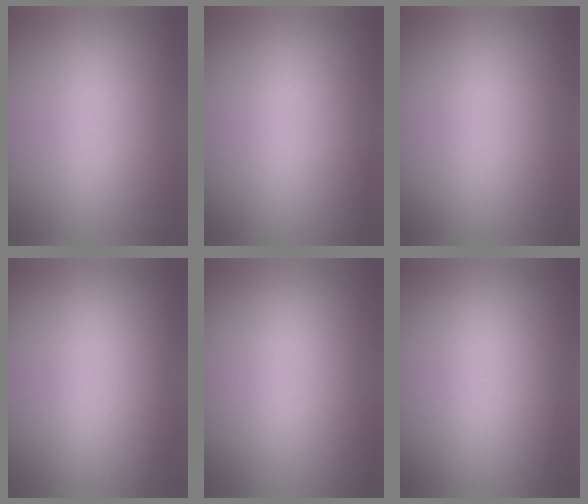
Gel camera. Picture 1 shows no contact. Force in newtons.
{"total": 2.6}
{"total": 1.4}
{"total": 1.0}
{"total": 4.5}
{"total": 2.9}